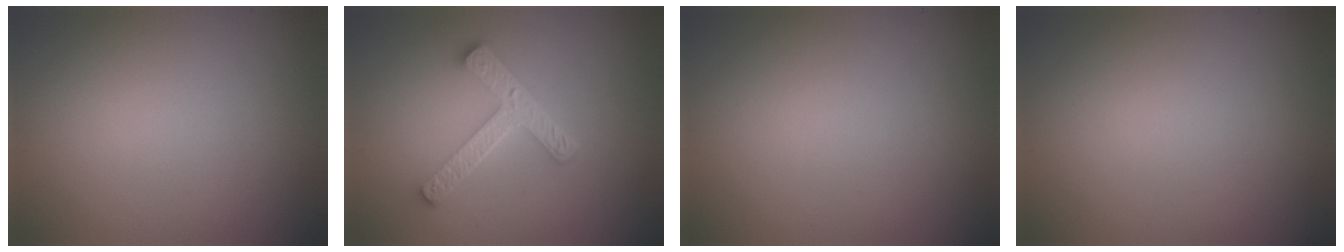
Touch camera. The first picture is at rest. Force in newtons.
{"total": 4.7, "press": 3.6, "slide": 3.1}
{"total": 0.0}
{"total": 0.0}